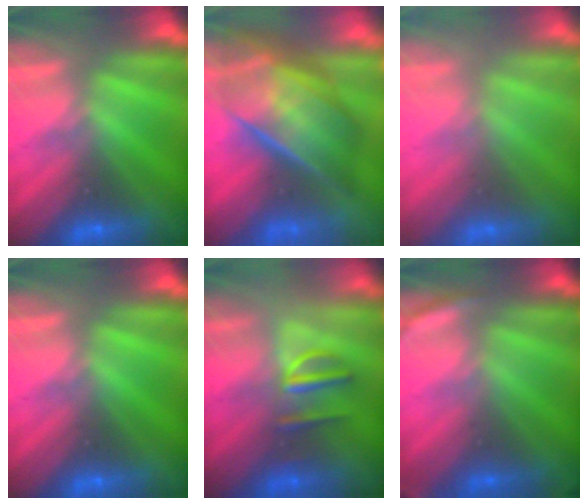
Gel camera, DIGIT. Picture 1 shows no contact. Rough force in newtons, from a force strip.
{"total": 7.5}
{"total": 2.5}
{"total": 0.0}
{"total": 2.8}
{"total": 2.7}